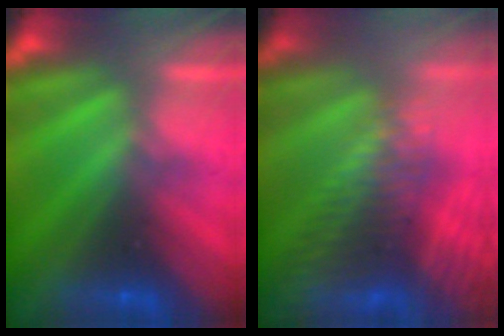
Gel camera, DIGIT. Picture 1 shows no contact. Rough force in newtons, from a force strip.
{"total": 7.8}